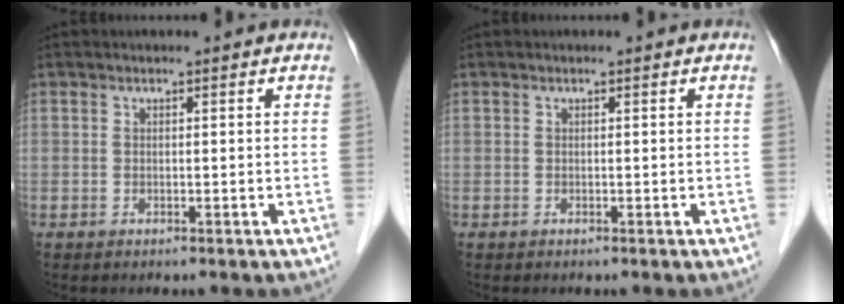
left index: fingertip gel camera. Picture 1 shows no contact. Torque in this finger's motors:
{"motor_torque": [0.00, 0.00, 0.00, 0.00]}